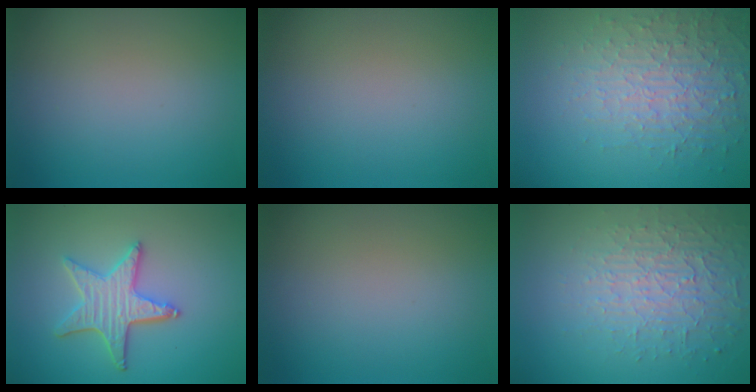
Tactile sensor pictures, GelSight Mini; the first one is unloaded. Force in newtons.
{"total": 0.0}
{"total": 3.9, "press": 3.8, "slide": 0.8}
{"total": 4.2, "press": 3.8, "slide": 1.7}
{"total": 0.0}
{"total": 3.7, "press": 3.3, "slide": 1.7}